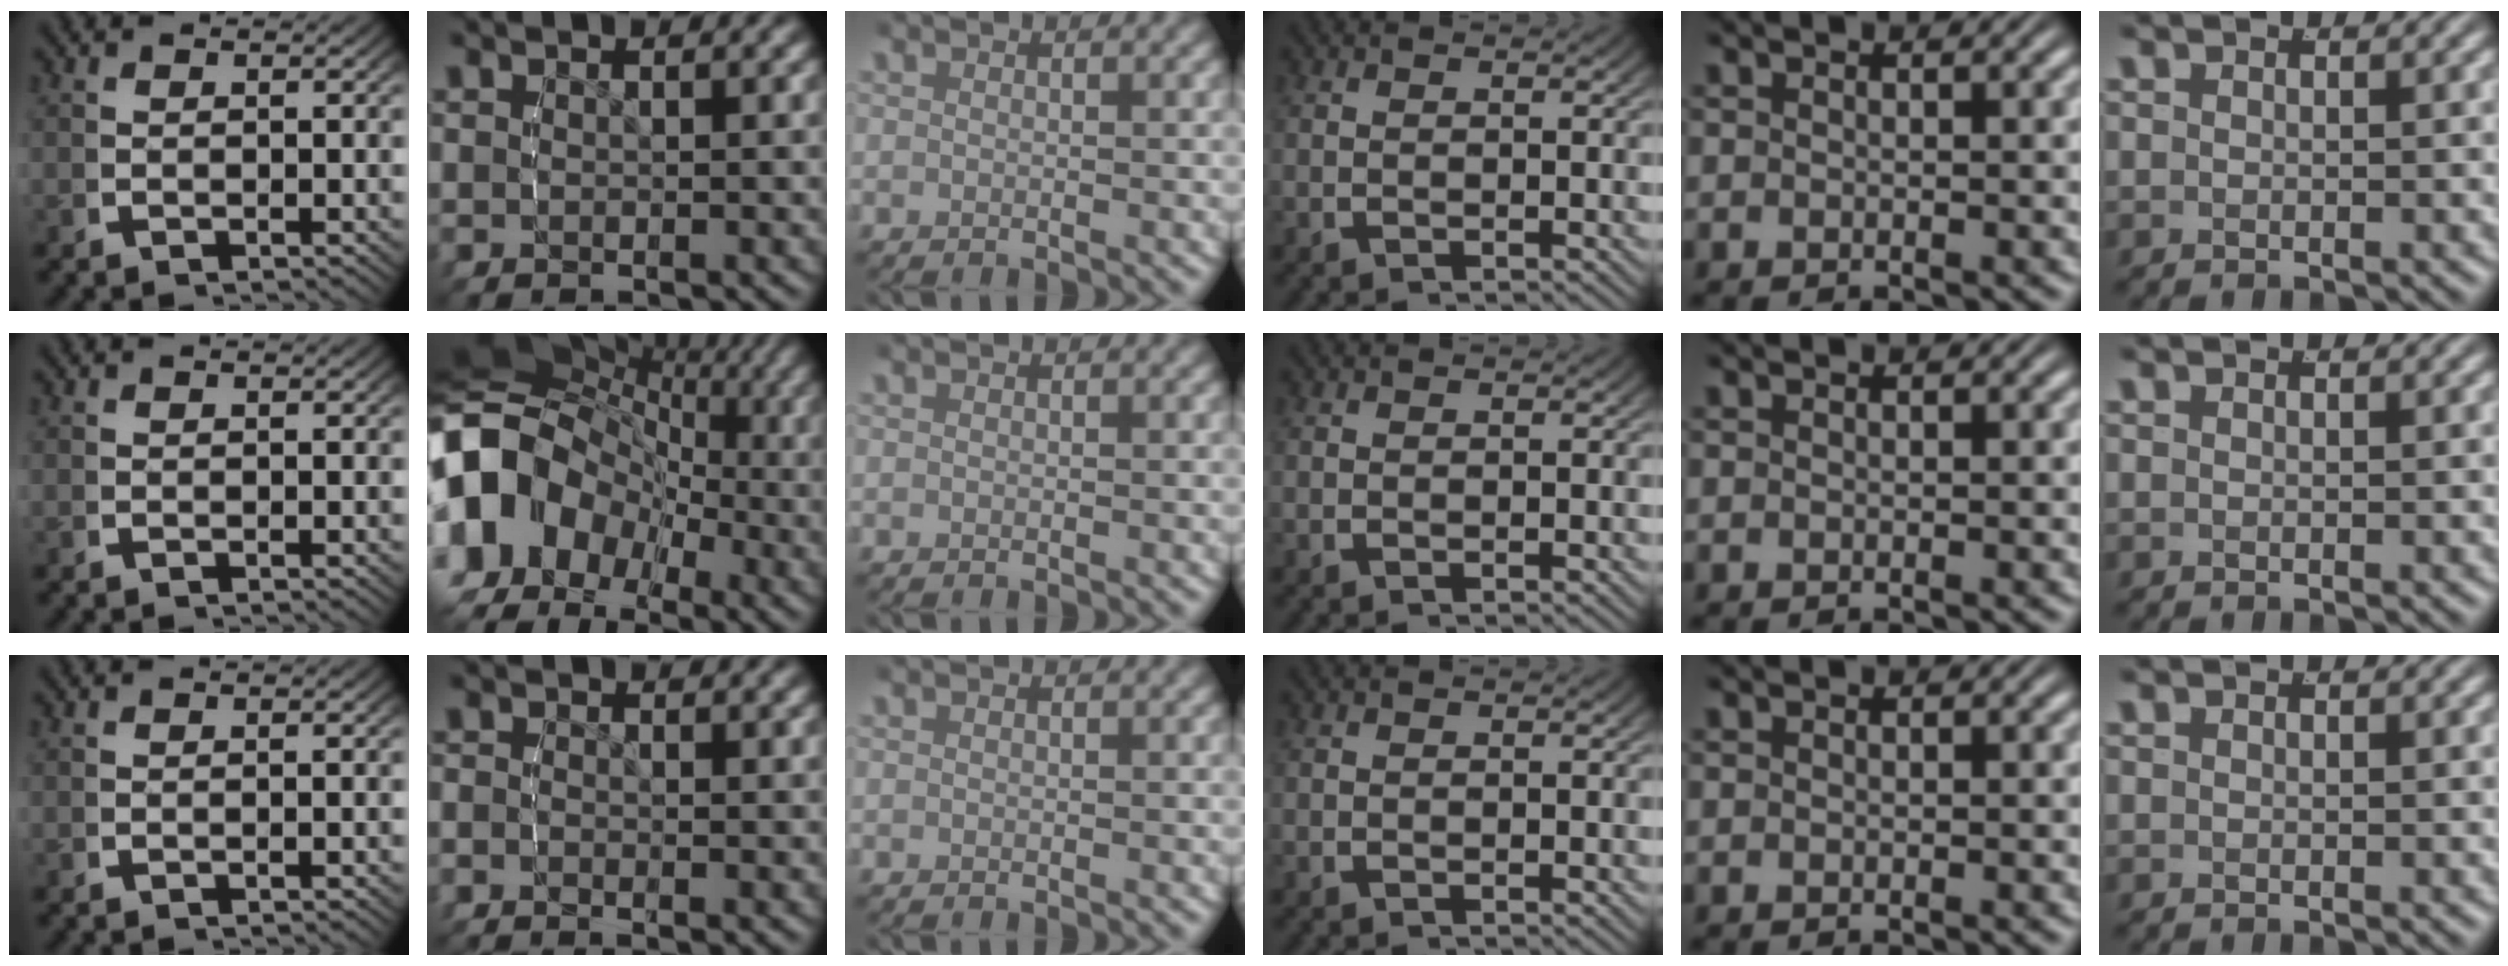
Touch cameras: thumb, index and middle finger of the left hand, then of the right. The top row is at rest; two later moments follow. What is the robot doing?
{"motion": "lift_and_place", "object": "toy banana"}